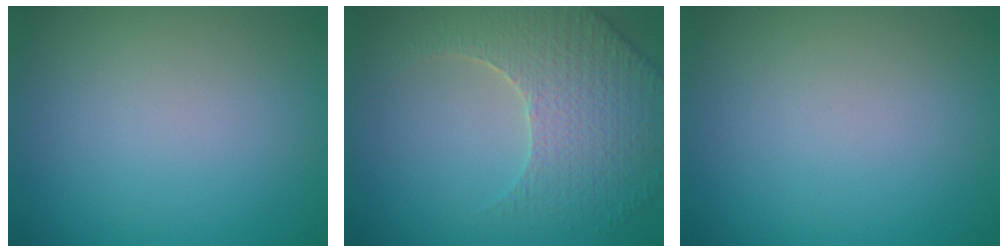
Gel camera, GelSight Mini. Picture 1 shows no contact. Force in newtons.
{"total": 5.1, "press": 4.6, "slide": 2.1}
{"total": 0.0}